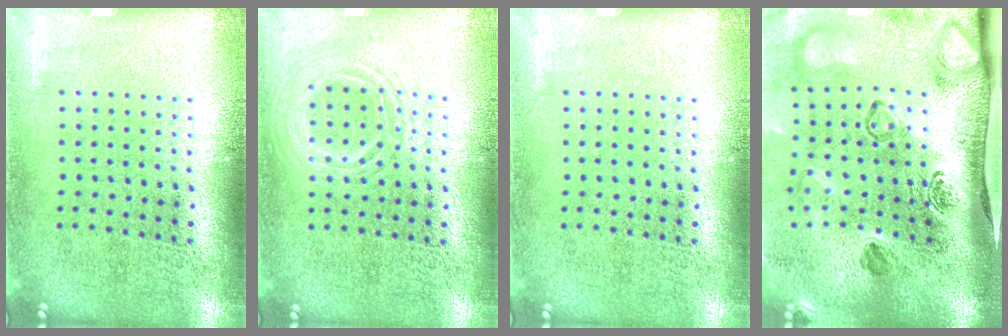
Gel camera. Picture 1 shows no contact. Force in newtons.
{"total": 1.2, "press": 1.2, "slide": 0.1}
{"total": 0.0}
{"total": 4.5, "press": 3.1, "slide": 3.3}